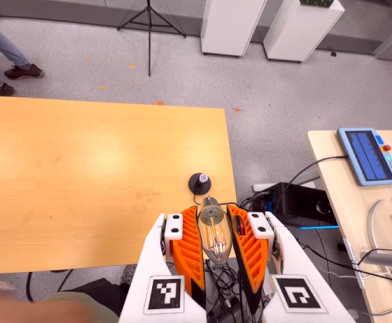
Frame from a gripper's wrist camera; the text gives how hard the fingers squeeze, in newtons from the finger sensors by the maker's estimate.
{"total": 17.8, "left": 18.9, "right": 16.7}